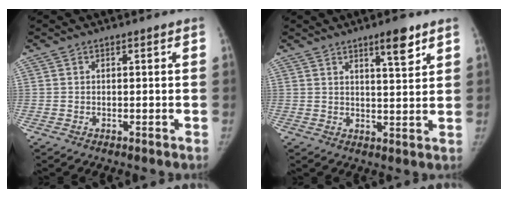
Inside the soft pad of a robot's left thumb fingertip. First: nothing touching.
{"total": 5.9, "force": [3.9, 1.2, 4.3], "torque": [-0.056, -0.026, 0.058]}